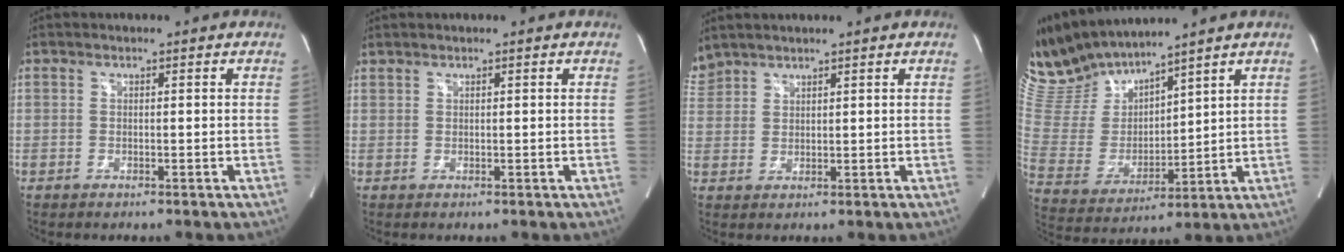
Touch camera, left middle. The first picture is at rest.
{"total": 0.7, "force": [0.7, 0.1, 0.0], "torque": [-0.007, 0.007, 0.019]}
{"total": 3.9, "force": [3.7, 1.0, 0.3], "torque": [-0.020, 0.020, 0.082]}
{"total": 12.3, "force": [11.7, 1.8, 3.2], "torque": [-0.087, 0.001, 0.251]}